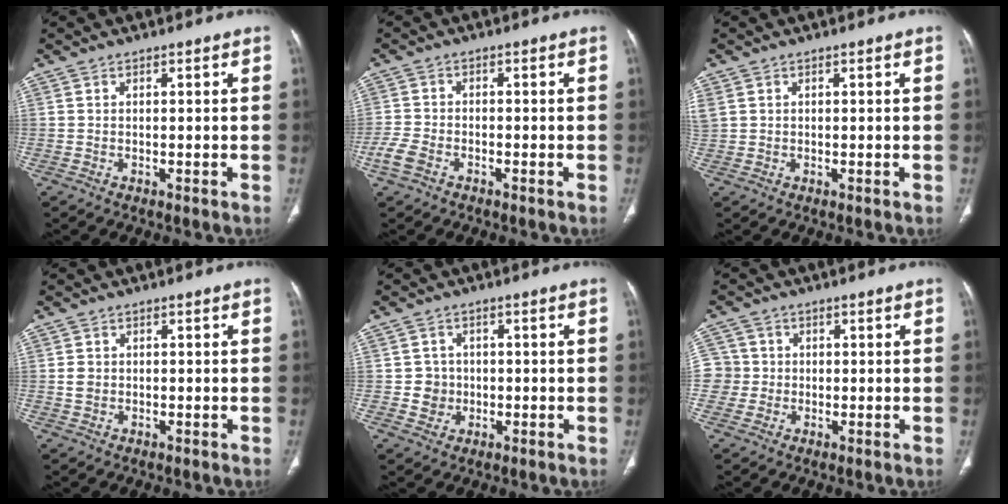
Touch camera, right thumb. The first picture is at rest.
{"total": 3.9, "force": [-2.2, 2.4, 2.3], "torque": [-0.060, 0.008, -0.044]}
{"total": 3.0, "force": [0.7, 2.4, 1.6], "torque": [-0.061, 0.017, 0.028]}
{"total": 1.9, "force": [-0.1, 1.6, 0.9], "torque": [-0.012, 0.002, 0.002]}
{"total": 3.7, "force": [-0.4, 3.7, 0.6], "torque": [0.015, 0.009, -0.005]}
{"total": 5.3, "force": [-0.4, 5.3, 0.4], "torque": [0.015, 0.012, -0.013]}